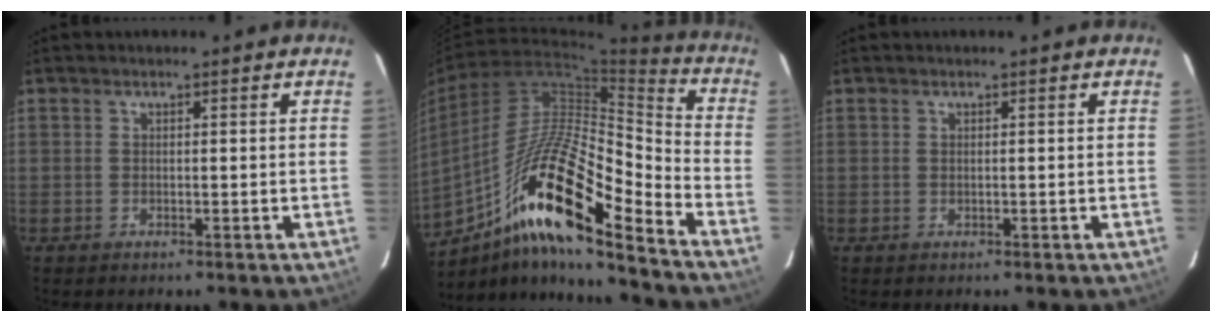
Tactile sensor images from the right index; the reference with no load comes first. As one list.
[{"total": 20.3, "force": [-11.5, 2.8, 16.4], "torque": [-0.296, 0.000, -0.196]}, {"total": 0.0}]